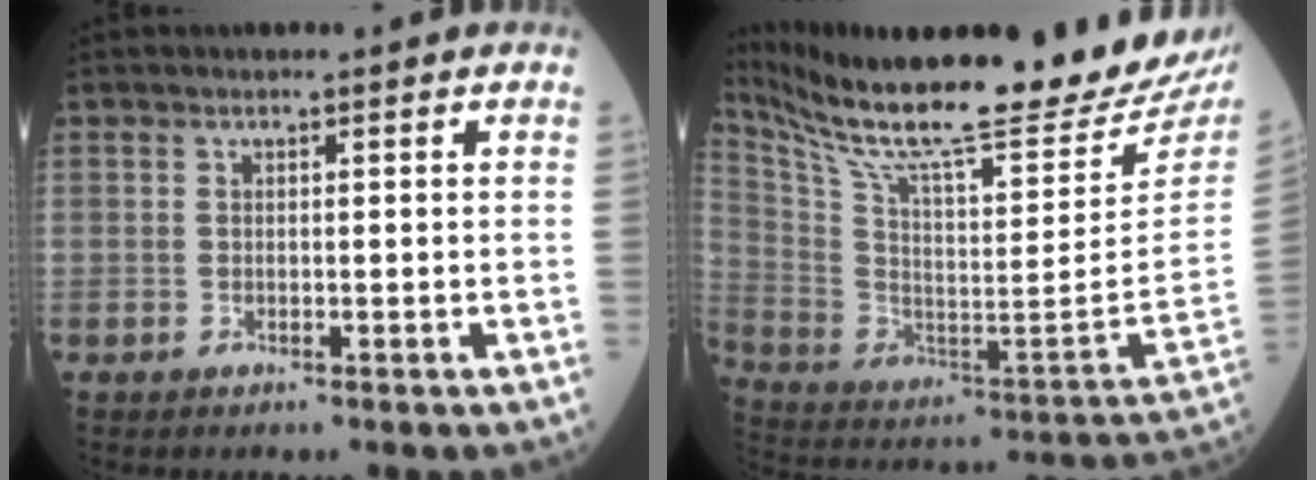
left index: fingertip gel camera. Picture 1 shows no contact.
{"total": 30.8, "force": [26.8, 1.4, 15.0], "torque": [-0.279, -0.107, 0.397]}